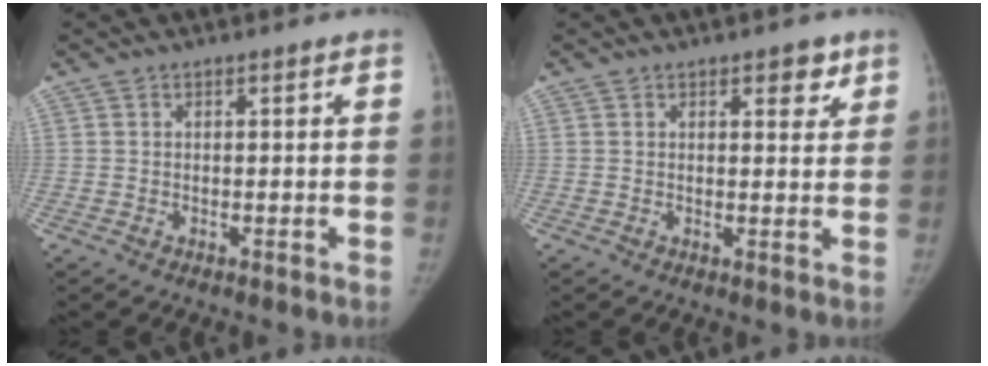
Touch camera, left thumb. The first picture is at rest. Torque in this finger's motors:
{"motor_torque": [-0.15, 0.06, 0.27, -0.18, 0.05]}